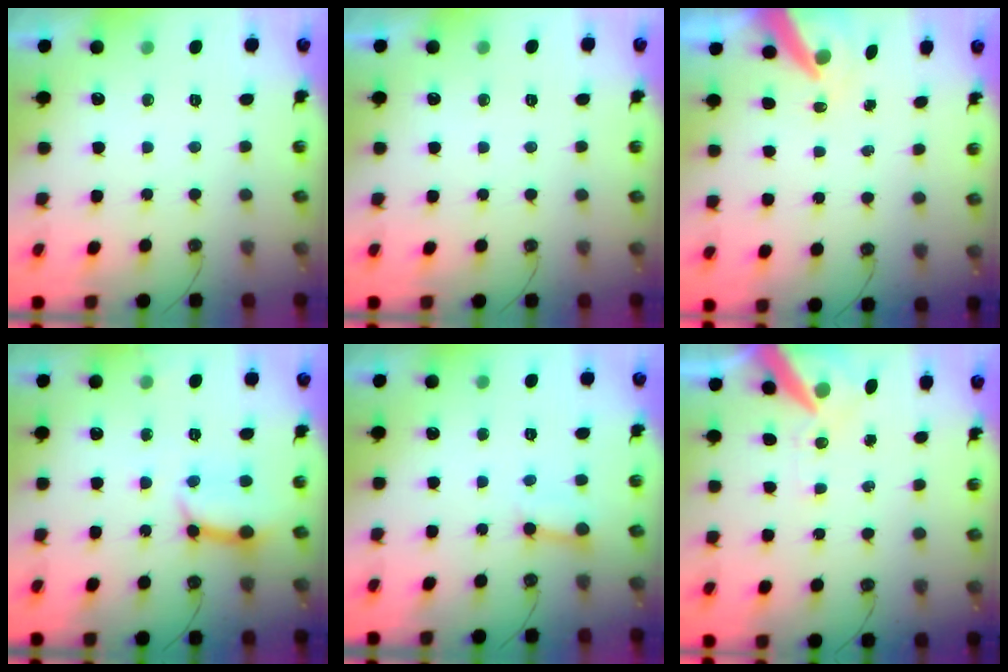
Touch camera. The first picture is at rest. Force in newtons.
{"total": 0.0}
{"total": 8.7, "press": 8.7, "slide": 0.6}
{"total": 10.1, "press": 10.0, "slide": 1.1}
{"total": 2.7, "press": 2.7, "slide": 0.2}
{"total": 11.1, "press": 10.9, "slide": 1.8}